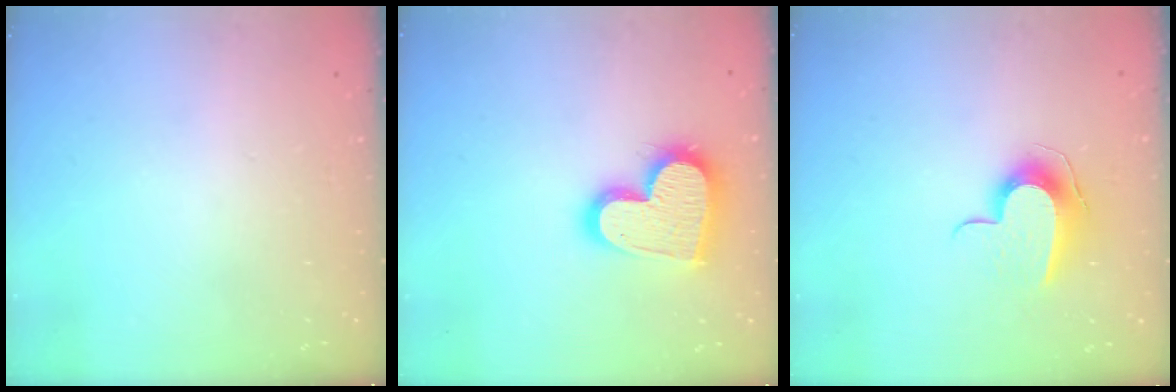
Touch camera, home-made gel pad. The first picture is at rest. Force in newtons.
{"total": 18.3, "press": 18.3, "slide": 1.3}
{"total": 9.5, "press": 9.5, "slide": 0.2}